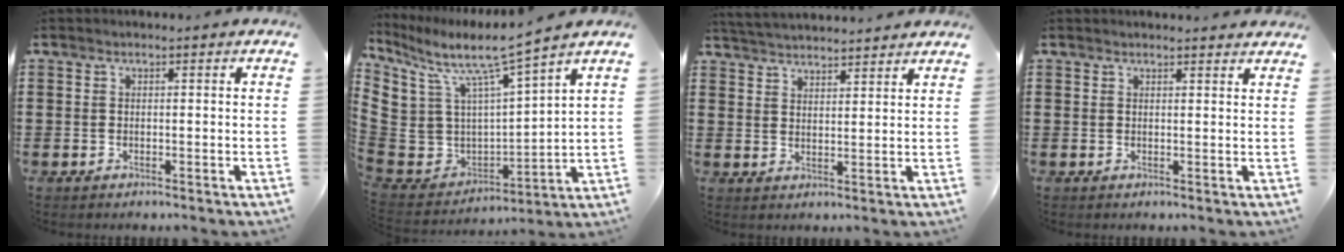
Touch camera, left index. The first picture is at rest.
{"total": 8.6, "force": [6.7, 2.3, 4.8], "torque": [-0.131, -0.051, 0.111]}
{"total": 3.6, "force": [3.6, -0.1, 0.1], "torque": [-0.014, -0.013, 0.066]}
{"total": 1.4, "force": [1.3, 0.1, 0.2], "torque": [-0.006, 0.000, 0.026]}